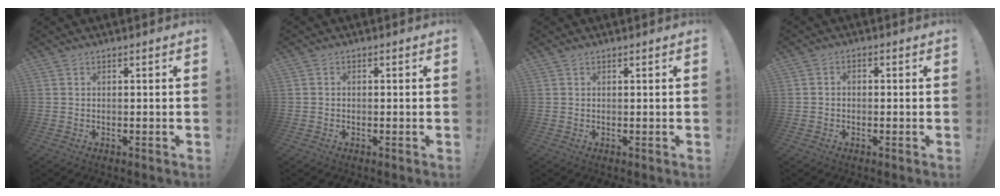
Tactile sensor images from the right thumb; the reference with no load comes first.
{"total": 0.6, "force": [-0.4, 0.4, 0.3], "torque": [-0.004, 0.002, -0.008]}
{"total": 0.0}
{"total": 1.6, "force": [-1.1, 0.9, 0.7], "torque": [-0.010, 0.008, -0.021]}